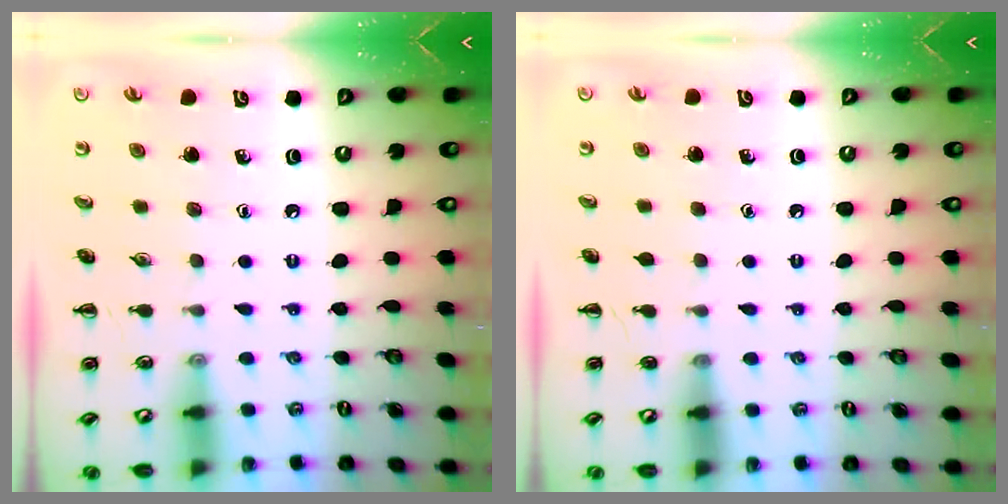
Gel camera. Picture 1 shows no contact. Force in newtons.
{"total": 0.0}